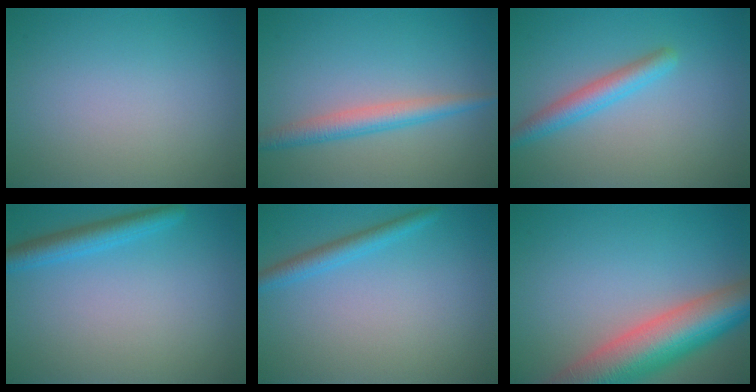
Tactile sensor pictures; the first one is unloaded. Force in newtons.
{"total": 2.9, "press": 2.9, "slide": 0.1}
{"total": 2.8, "press": 2.8, "slide": 0.2}
{"total": 2.8, "press": 2.8, "slide": 0.1}
{"total": 2.1, "press": 2.0, "slide": 0.2}
{"total": 10.2, "press": 10.1, "slide": 0.6}